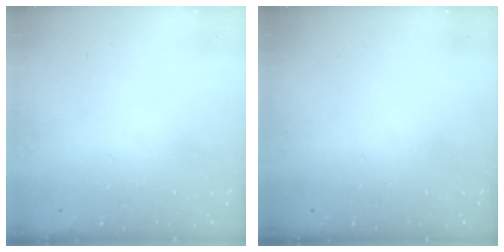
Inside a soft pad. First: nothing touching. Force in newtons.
{"total": 0.0}